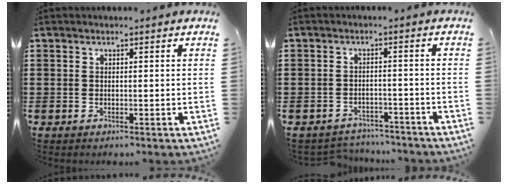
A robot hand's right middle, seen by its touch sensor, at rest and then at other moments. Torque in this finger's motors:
{"motor_torque": [-0.16, 0.02, 0.00, -0.01]}